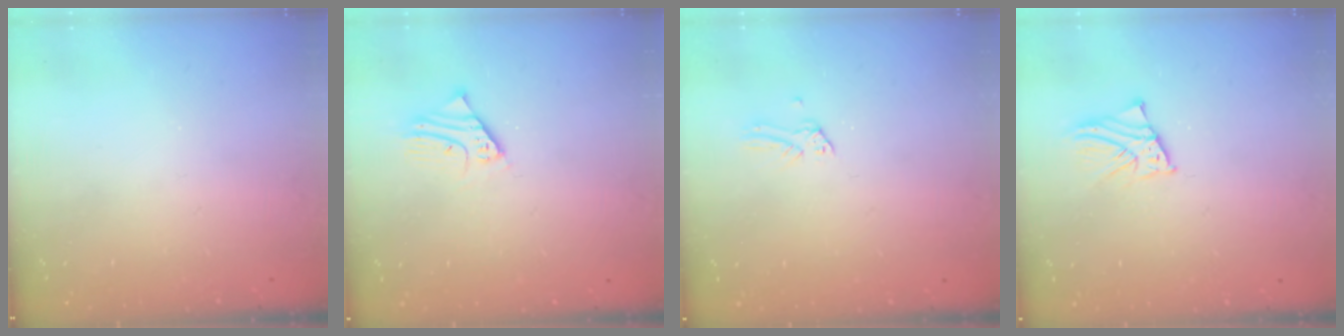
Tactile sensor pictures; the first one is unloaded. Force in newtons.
{"total": 2.2, "press": 2.2, "slide": 0.2}
{"total": 0.0}
{"total": 2.3, "press": 2.3, "slide": 0.1}